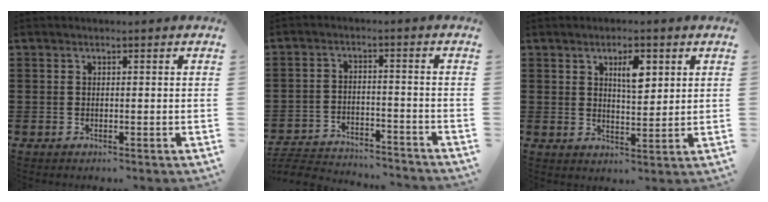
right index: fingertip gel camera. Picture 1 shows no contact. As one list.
[{"total": 4.1, "force": [-4.1, 0.4, 0.6], "torque": [-0.022, 0.000, -0.087]}, {"total": 4.5, "force": [2.0, 1.6, 3.7], "torque": [-0.055, -0.002, 0.028]}]